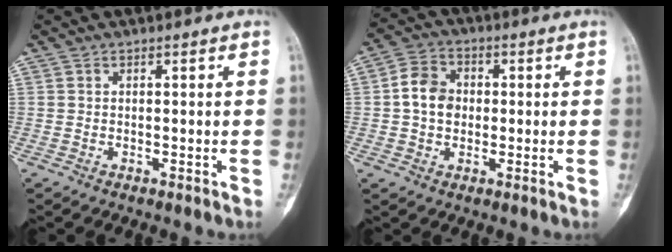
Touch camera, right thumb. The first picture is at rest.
{"total": 7.1, "force": [0.1, 5.7, 4.3], "torque": [-0.062, 0.016, -0.006]}